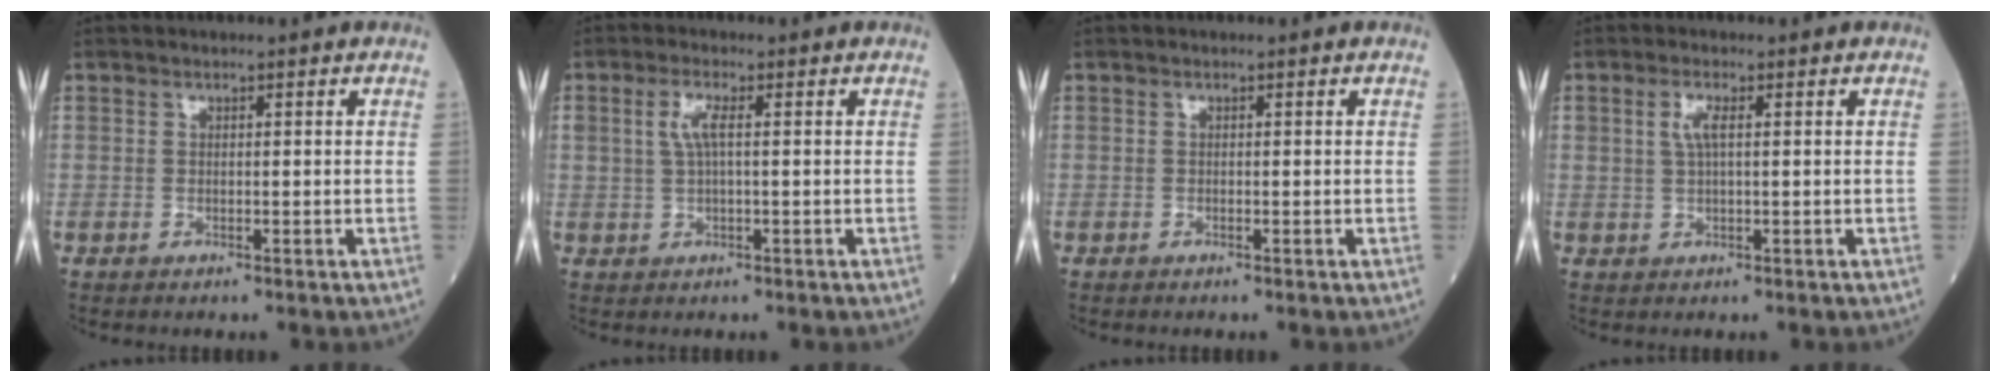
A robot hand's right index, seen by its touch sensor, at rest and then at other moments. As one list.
[{"total": 3.0, "force": [0.6, 0.7, 2.8], "torque": [-0.063, 0.007, 0.014]}, {"total": 0.0}, {"total": 2.5, "force": [0.7, 0.6, 2.3], "torque": [-0.051, 0.005, 0.015]}]